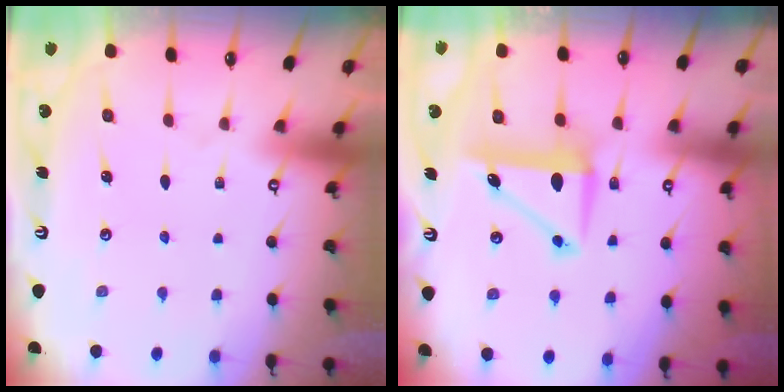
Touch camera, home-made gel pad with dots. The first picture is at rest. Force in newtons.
{"total": 8.4, "press": 8.0, "slide": 2.5}